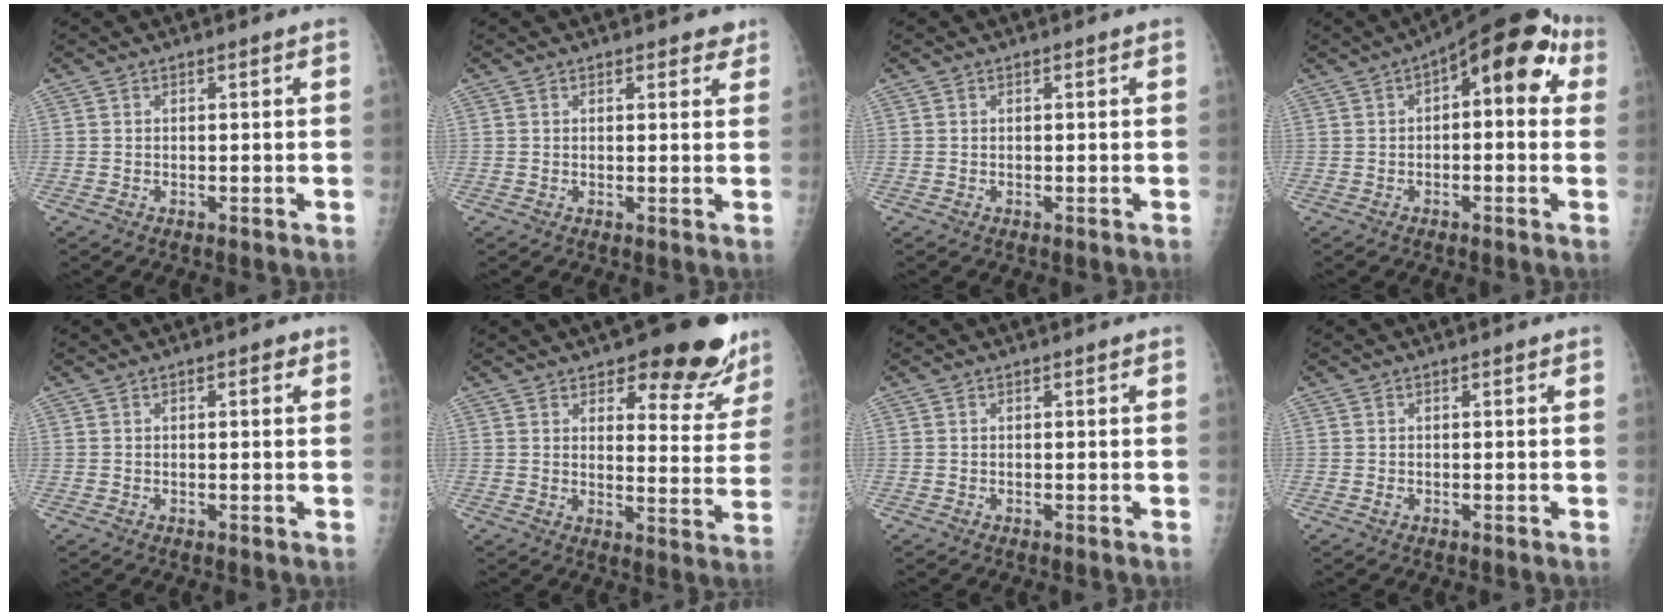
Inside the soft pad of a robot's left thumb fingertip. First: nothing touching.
{"total": 2.5, "force": [1.9, 1.3, 0.9], "torque": [0.014, -0.007, 0.017]}
{"total": 0.0}
{"total": 13.7, "force": [3.7, 6.0, 11.7], "torque": [-0.123, 0.037, 0.038]}
{"total": 1.5, "force": [0.7, 0.7, 1.2], "torque": [-0.013, 0.001, 0.007]}
{"total": 16.0, "force": [12.0, 6.2, 8.4], "torque": [-0.046, -0.081, 0.144]}
{"total": 0.0}
{"total": 0.5, "force": [0.1, 0.4, 0.3], "torque": [-0.004, -0.001, 0.001]}